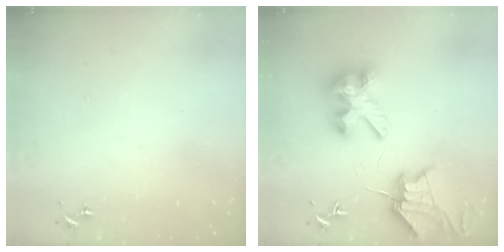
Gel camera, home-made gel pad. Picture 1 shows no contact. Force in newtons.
{"total": 11.3, "press": 11.3, "slide": 1.4}